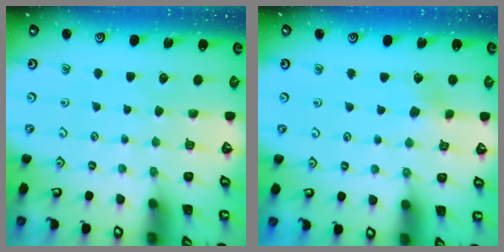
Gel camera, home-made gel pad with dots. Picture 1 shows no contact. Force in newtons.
{"total": 4.0, "press": 4.0, "slide": 0.5}